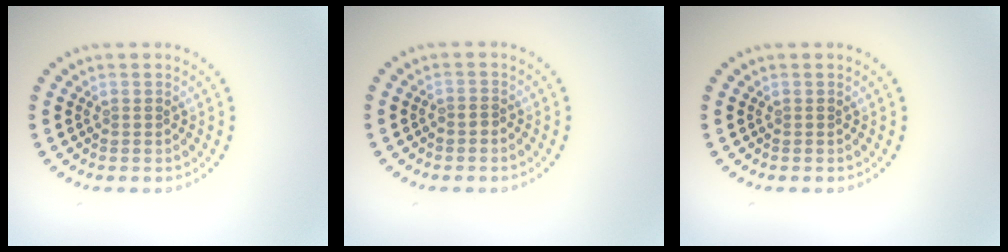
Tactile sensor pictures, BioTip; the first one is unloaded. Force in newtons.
{"total": 0.6, "press": 0.3, "slide": 0.5}
{"total": 0.0}